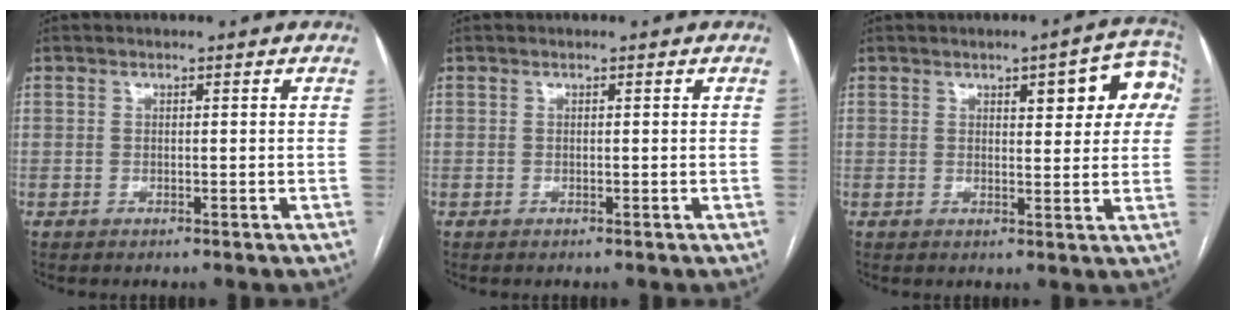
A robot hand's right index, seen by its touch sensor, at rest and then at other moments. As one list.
[{"total": 0.0}, {"total": 9.0, "force": [3.1, 2.8, 8.0], "torque": [-0.087, 0.019, 0.034]}]